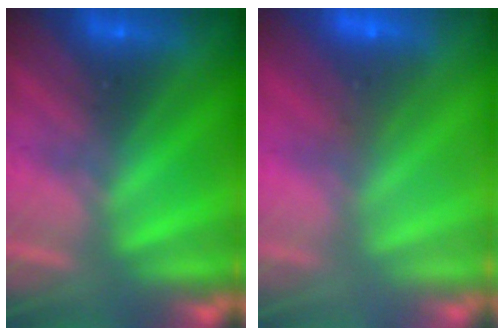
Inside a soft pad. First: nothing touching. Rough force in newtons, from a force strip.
{"total": 8.1}